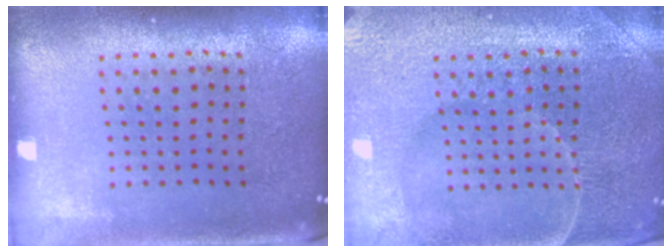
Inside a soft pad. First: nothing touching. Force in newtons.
{"total": 3.9, "press": 3.8, "slide": 0.8}